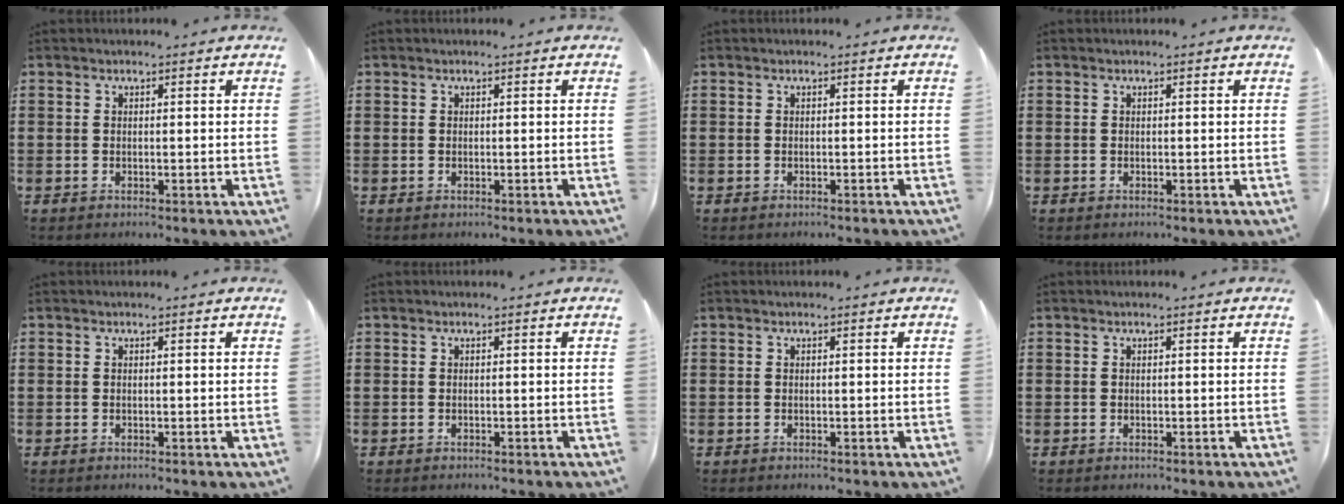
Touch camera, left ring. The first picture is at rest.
{"total": 0.0}
{"total": 0.0}
{"total": 0.0}
{"total": 0.0}
{"total": 0.0}
{"total": 0.0}
{"total": 0.0}